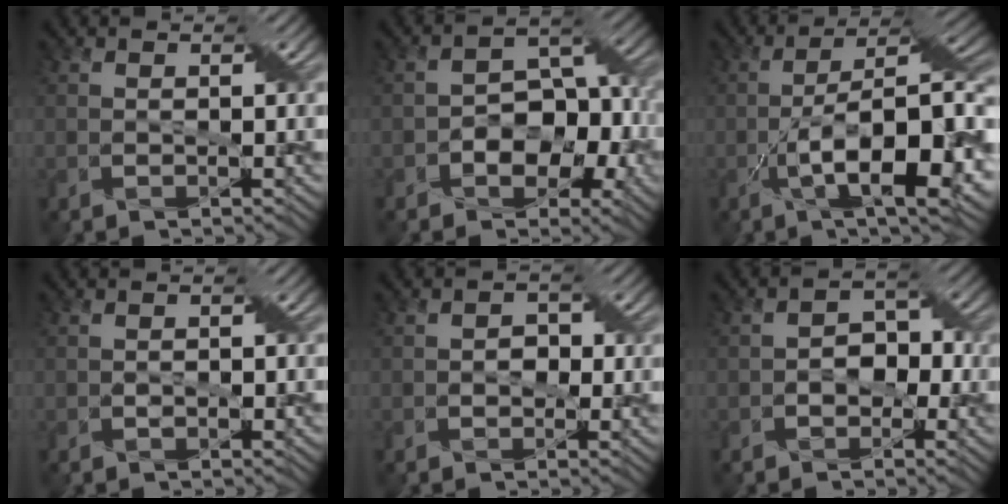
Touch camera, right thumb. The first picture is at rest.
{"total": 8.9, "force": [-2.6, 5.8, 6.2], "torque": [-0.073, 0.005, -0.047]}
{"total": 15.2, "force": [-4.9, 5.6, 13.3], "torque": [-0.214, -0.006, -0.077]}
{"total": 1.0, "force": [-0.4, 0.6, 0.7], "torque": [-0.012, 0.003, -0.006]}
{"total": 1.6, "force": [-0.4, 1.3, 0.8], "torque": [-0.015, 0.001, -0.009]}
{"total": 3.2, "force": [-1.1, 2.4, 1.8], "torque": [-0.022, 0.009, -0.022]}